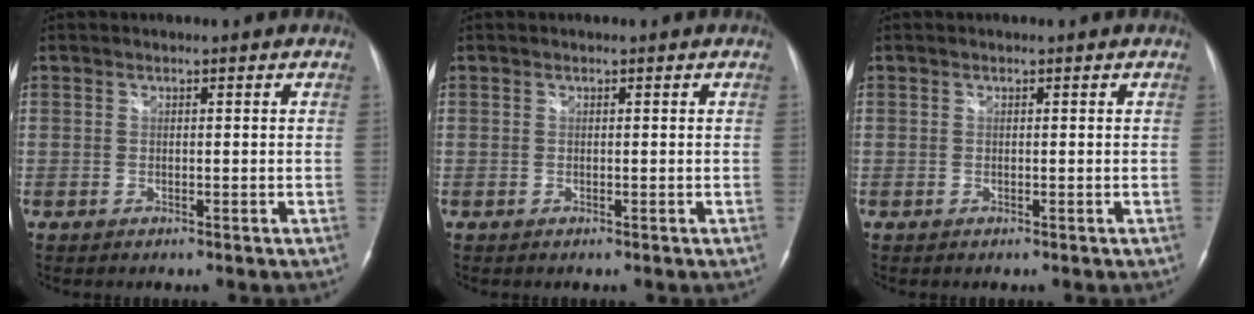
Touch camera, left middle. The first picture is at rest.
{"total": 0.0}
{"total": 0.0}